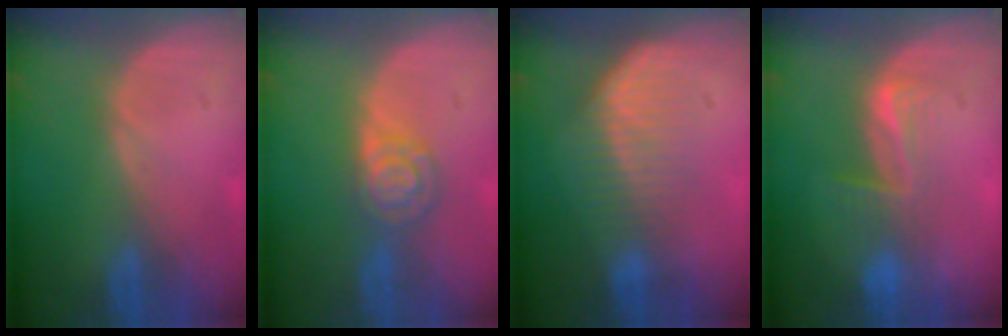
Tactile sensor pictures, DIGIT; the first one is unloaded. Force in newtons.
{"total": 4.8, "press": 4.2, "slide": 2.3}
{"total": 7.4, "press": 6.4, "slide": 3.7}
{"total": 4.3, "press": 4.1, "slide": 1.4}